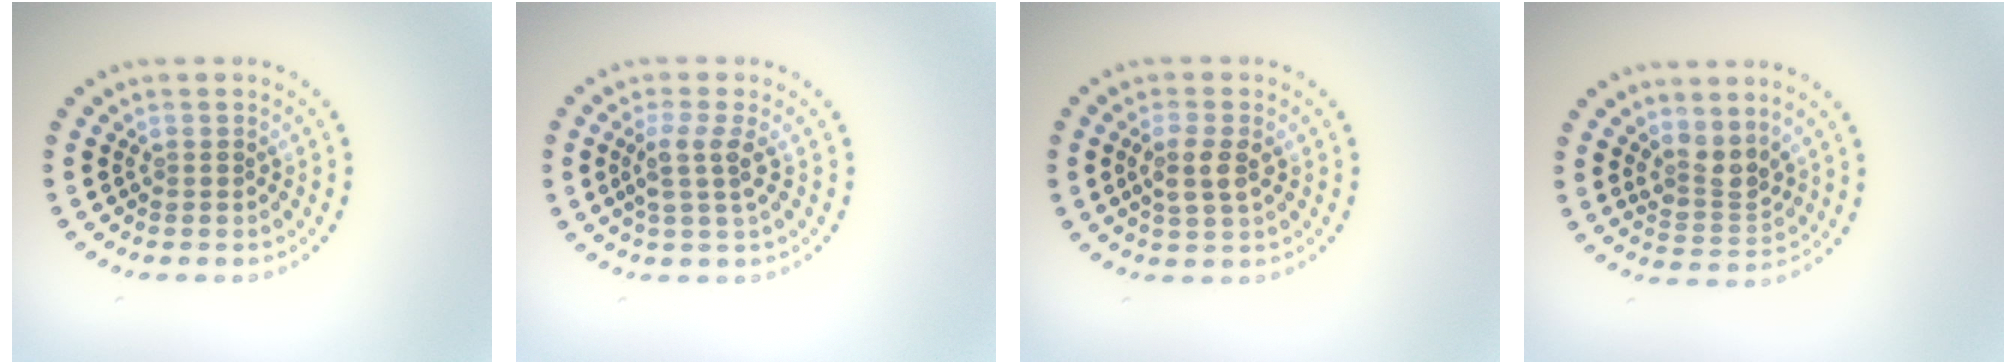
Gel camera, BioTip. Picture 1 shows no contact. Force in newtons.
{"total": 2.5, "press": 2.0, "slide": 1.6}
{"total": 2.5, "press": 2.4, "slide": 0.6}
{"total": 2.7, "press": 2.1, "slide": 1.7}